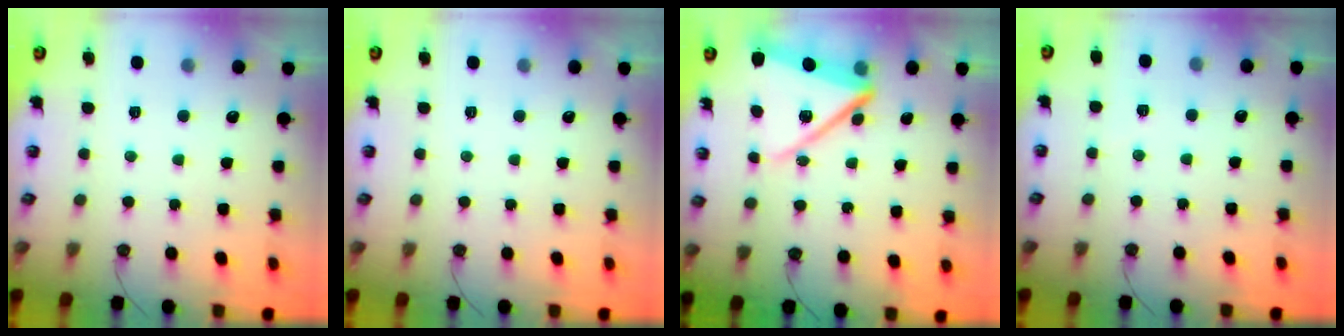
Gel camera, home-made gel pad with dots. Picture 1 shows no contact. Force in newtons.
{"total": 0.0}
{"total": 15.5, "press": 15.4, "slide": 1.5}
{"total": 2.9, "press": 1.5, "slide": 2.5}